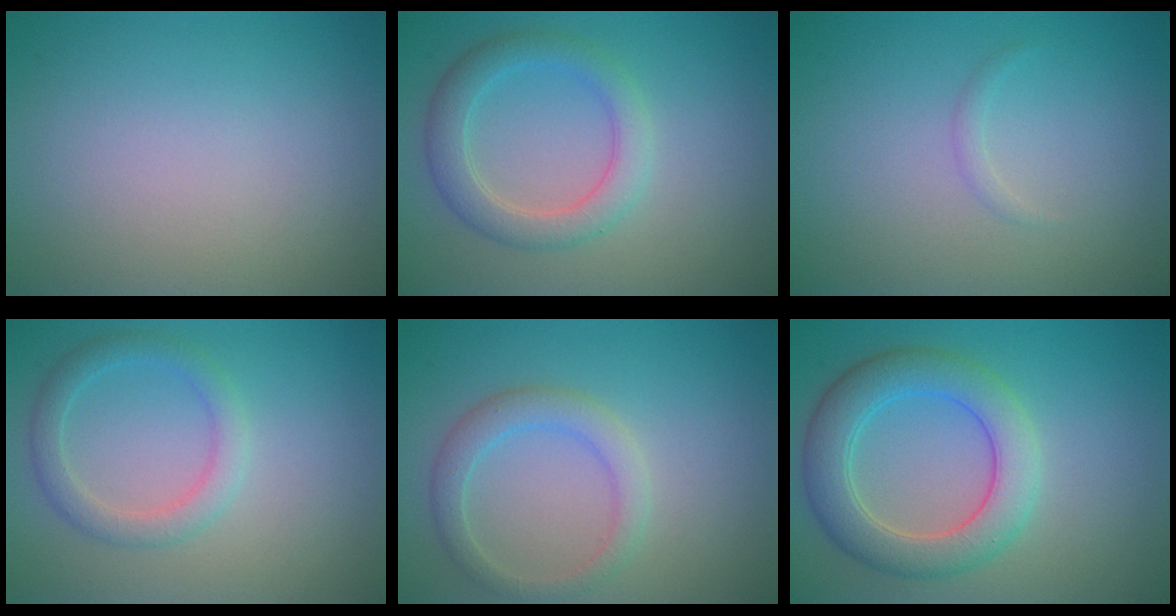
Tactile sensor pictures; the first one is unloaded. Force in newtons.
{"total": 3.7, "press": 3.7, "slide": 0.3}
{"total": 0.7, "press": 0.7, "slide": 0.1}
{"total": 2.5, "press": 2.5, "slide": 0.0}
{"total": 2.7, "press": 2.7, "slide": 0.2}
{"total": 5.7, "press": 5.7, "slide": 0.2}